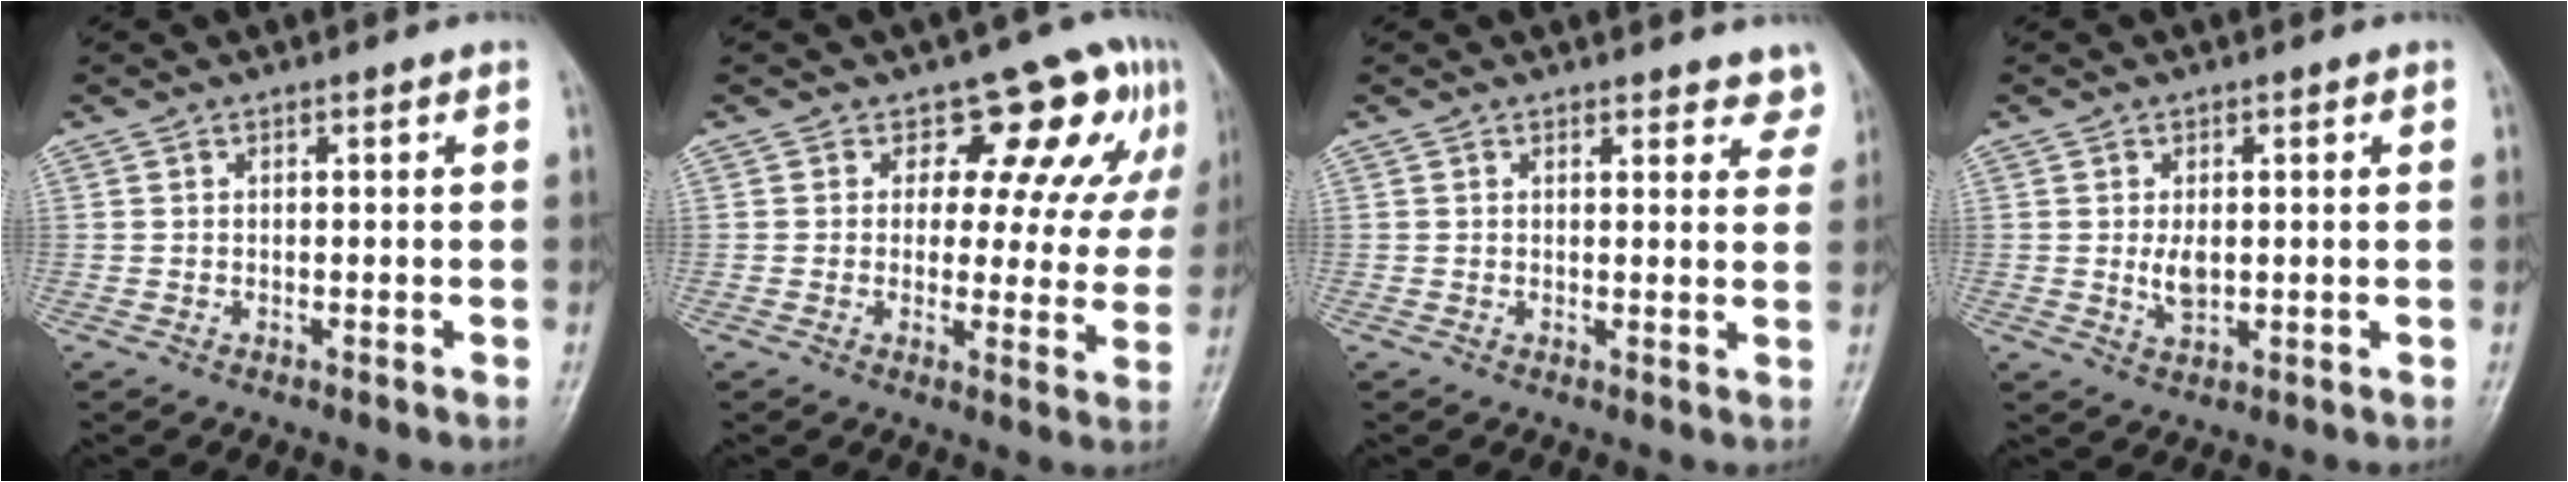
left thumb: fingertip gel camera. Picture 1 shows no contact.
{"total": 11.2, "force": [6.4, 6.7, 6.3], "torque": [-0.026, -0.028, 0.064]}
{"total": 4.3, "force": [3.8, 1.8, 1.1], "torque": [0.022, -0.020, 0.030]}
{"total": 3.5, "force": [0.2, 2.0, 2.8], "torque": [-0.047, -0.007, 0.007]}